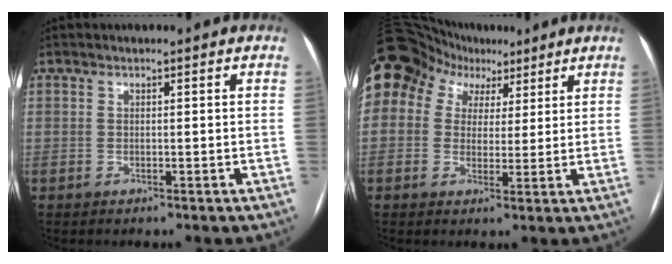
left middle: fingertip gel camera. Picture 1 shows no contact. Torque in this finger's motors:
{"motor_torque": [1.18, -0.95, 1.05, 0.21]}